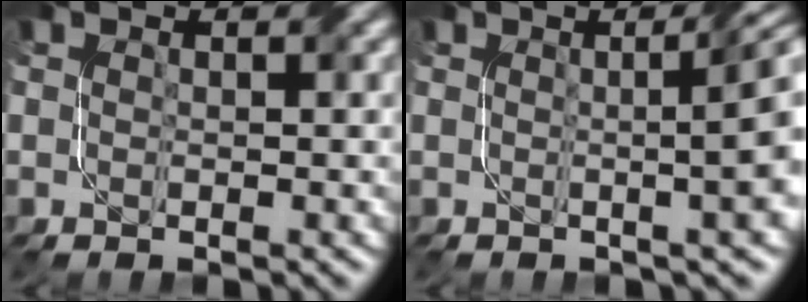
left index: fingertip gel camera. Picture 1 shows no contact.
{"total": 7.8, "force": [0.7, 2.7, 7.2], "torque": [-0.038, 0.028, -0.006]}